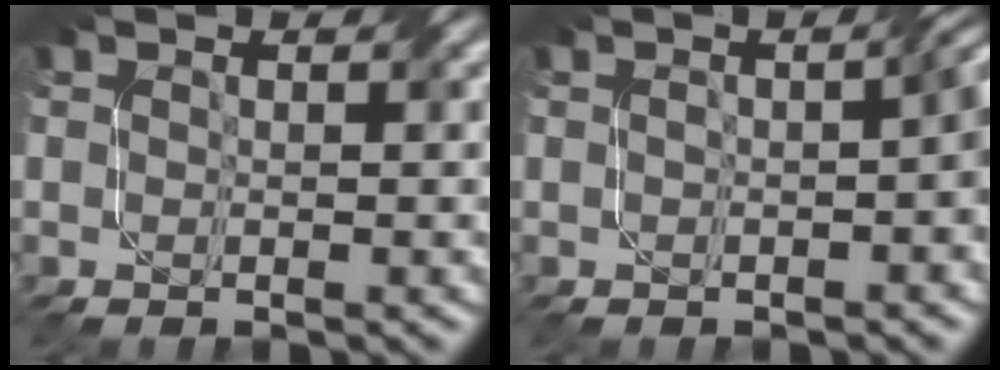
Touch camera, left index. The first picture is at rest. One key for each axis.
{"total": 3.7, "fx": -0.4, "fy": 1.1, "fz": 3.5, "tx": -0.048, "ty": 0.006, "tz": -0.002}